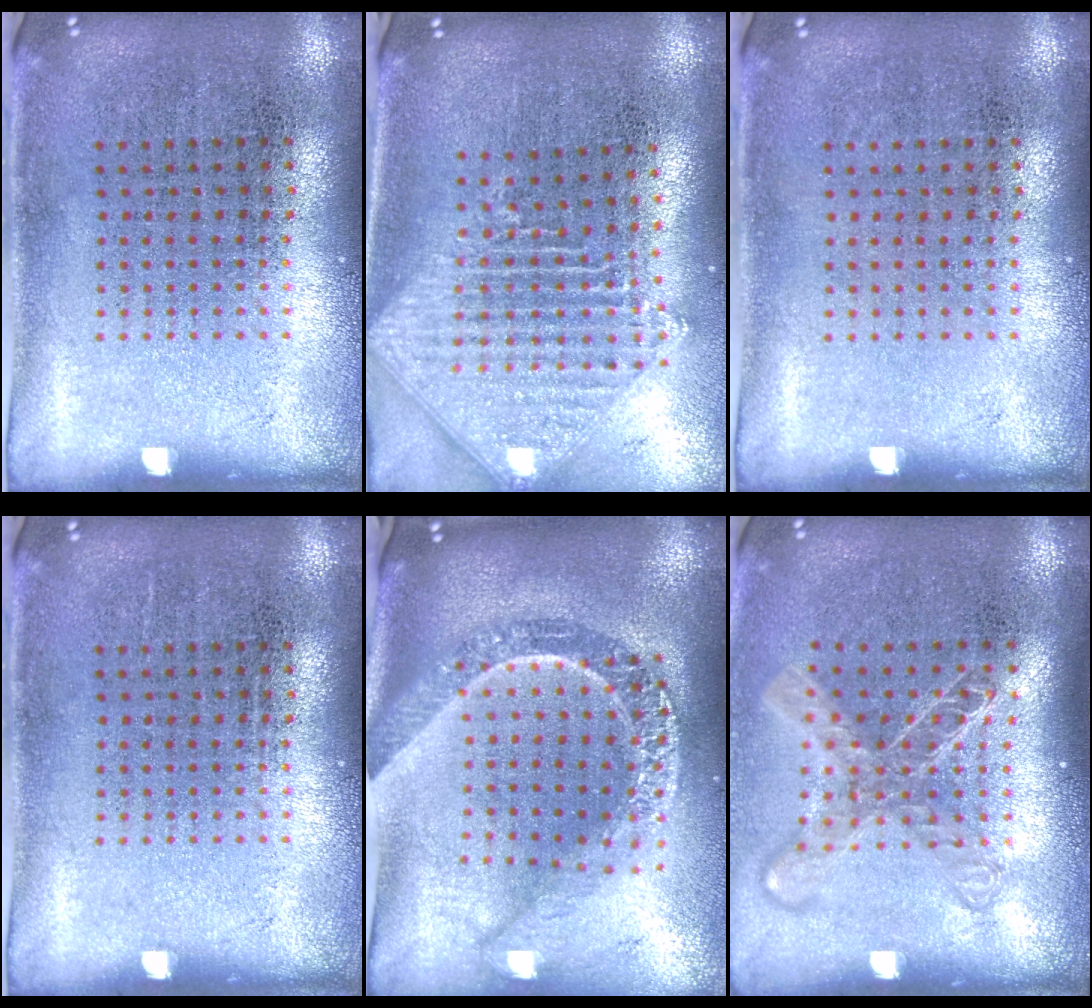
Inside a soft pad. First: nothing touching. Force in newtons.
{"total": 2.2, "press": 1.8, "slide": 1.3}
{"total": 0.0}
{"total": 0.0}
{"total": 2.8, "press": 2.2, "slide": 1.7}
{"total": 1.7, "press": 1.4, "slide": 1.0}